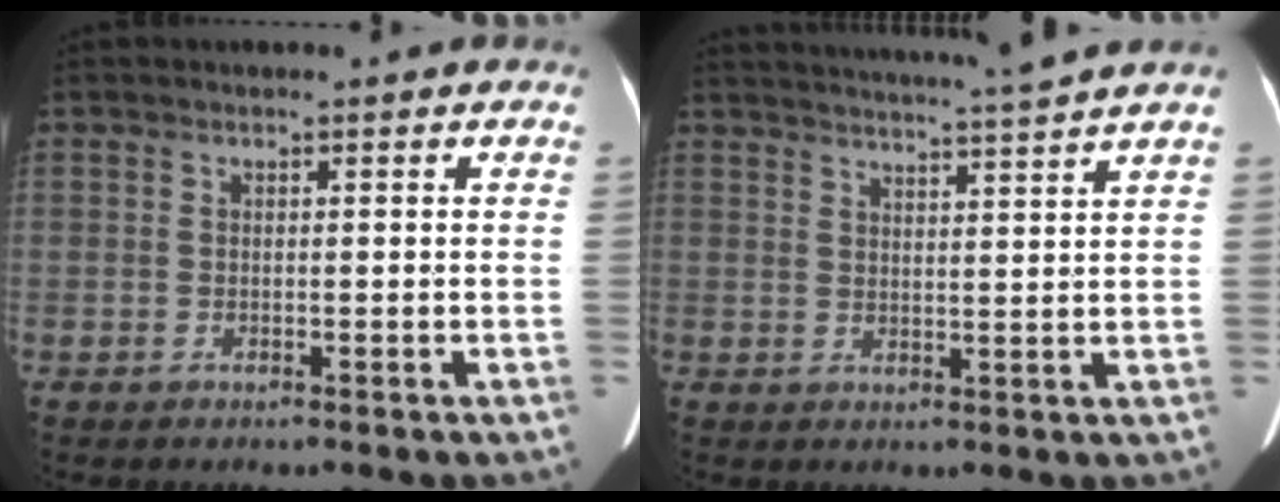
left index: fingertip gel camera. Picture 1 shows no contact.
{"total": 12.3, "force": [11.3, -2.2, 4.2], "torque": [-0.074, -0.022, 0.154]}